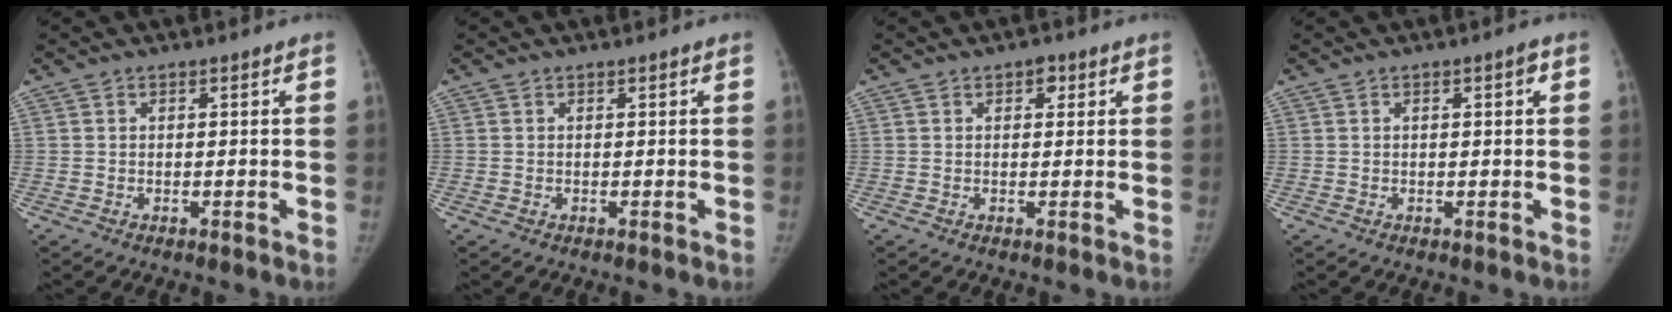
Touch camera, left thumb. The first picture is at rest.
{"total": 0.0}
{"total": 2.0, "force": [1.1, 1.3, 1.2], "torque": [-0.006, -0.001, 0.012]}
{"total": 1.7, "force": [0.5, 0.5, 1.5], "torque": [-0.019, 0.002, 0.006]}